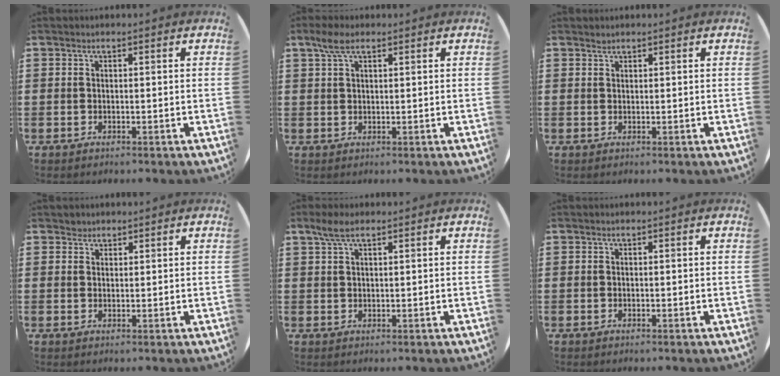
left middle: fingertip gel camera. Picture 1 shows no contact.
{"total": 2.9, "force": [1.8, 1.1, 2.0], "torque": [-0.044, 0.006, 0.032]}
{"total": 0.5, "force": [0.5, 0.0, -0.1], "torque": [0.001, 0.002, 0.010]}
{"total": 1.3, "force": [1.1, 0.6, 0.0], "torque": [0.006, -0.002, 0.021]}
{"total": 2.8, "force": [2.0, 0.8, 1.8], "torque": [-0.040, 0.004, 0.036]}
{"total": 0.0}